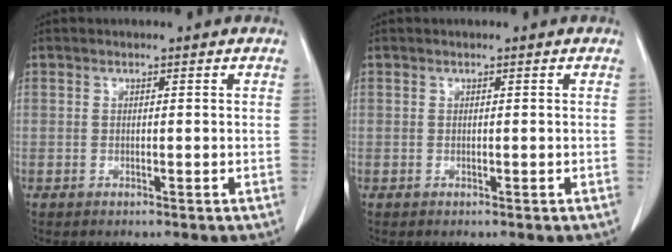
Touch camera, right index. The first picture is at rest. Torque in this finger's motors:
{"motor_torque": [-0.02, 0.05, -0.02, 0.00]}